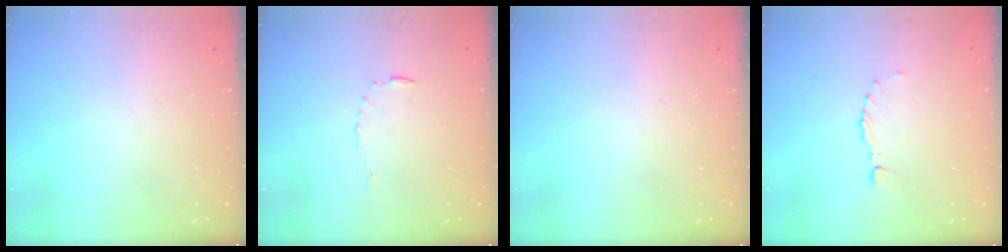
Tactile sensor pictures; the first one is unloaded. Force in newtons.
{"total": 4.2, "press": 4.1, "slide": 0.4}
{"total": 0.0}
{"total": 0.0}